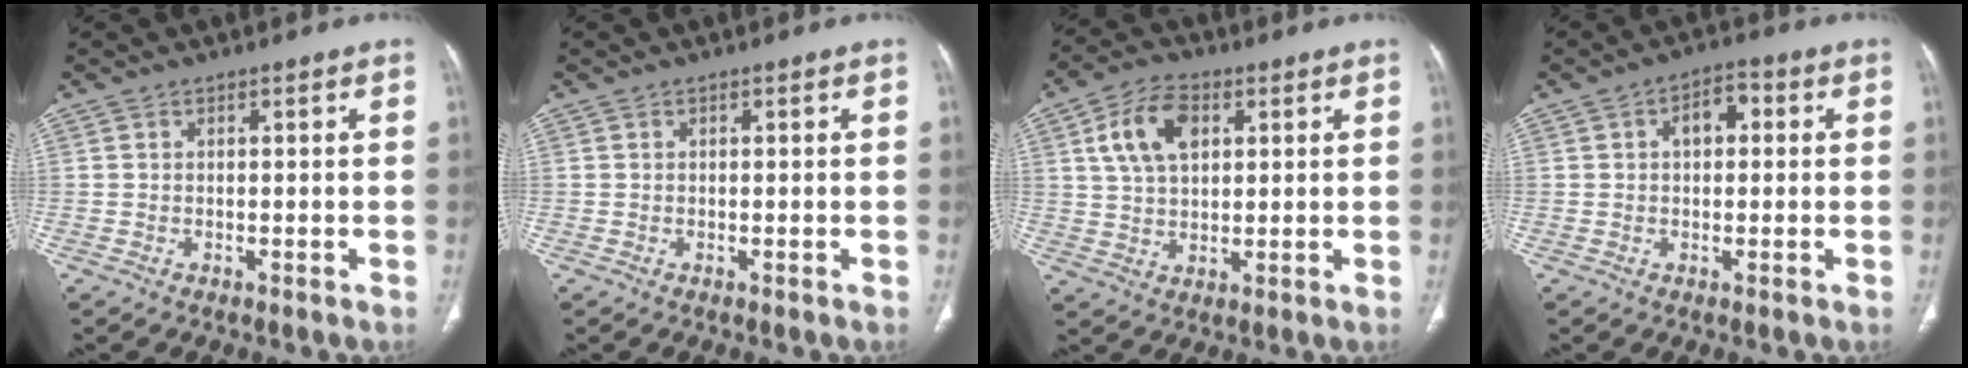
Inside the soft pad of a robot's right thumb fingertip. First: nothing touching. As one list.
[{"total": 0.0}, {"total": 10.5, "force": [3.5, 6.5, 7.4], "torque": [-0.126, 0.001, 0.062]}, {"total": 5.2, "force": [1.0, 3.3, 3.9], "torque": [-0.048, 0.018, 0.008]}]